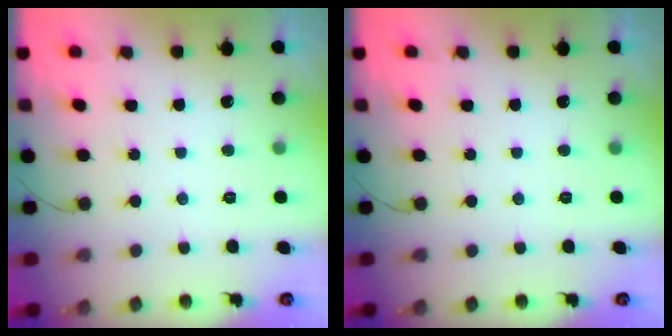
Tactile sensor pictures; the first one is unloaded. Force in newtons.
{"total": 0.0}